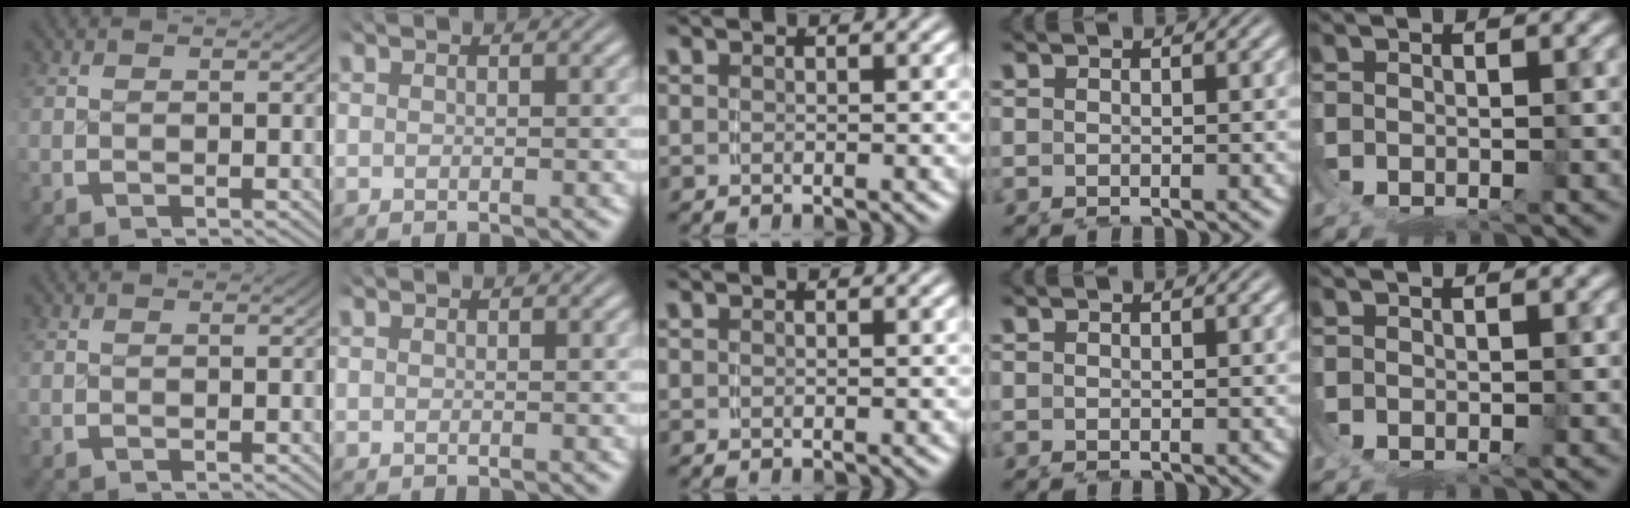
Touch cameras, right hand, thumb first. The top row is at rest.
{}